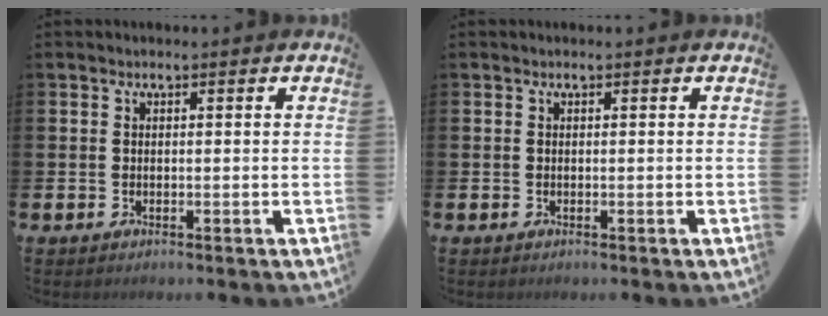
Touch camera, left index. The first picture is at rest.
{"total": 0.0}